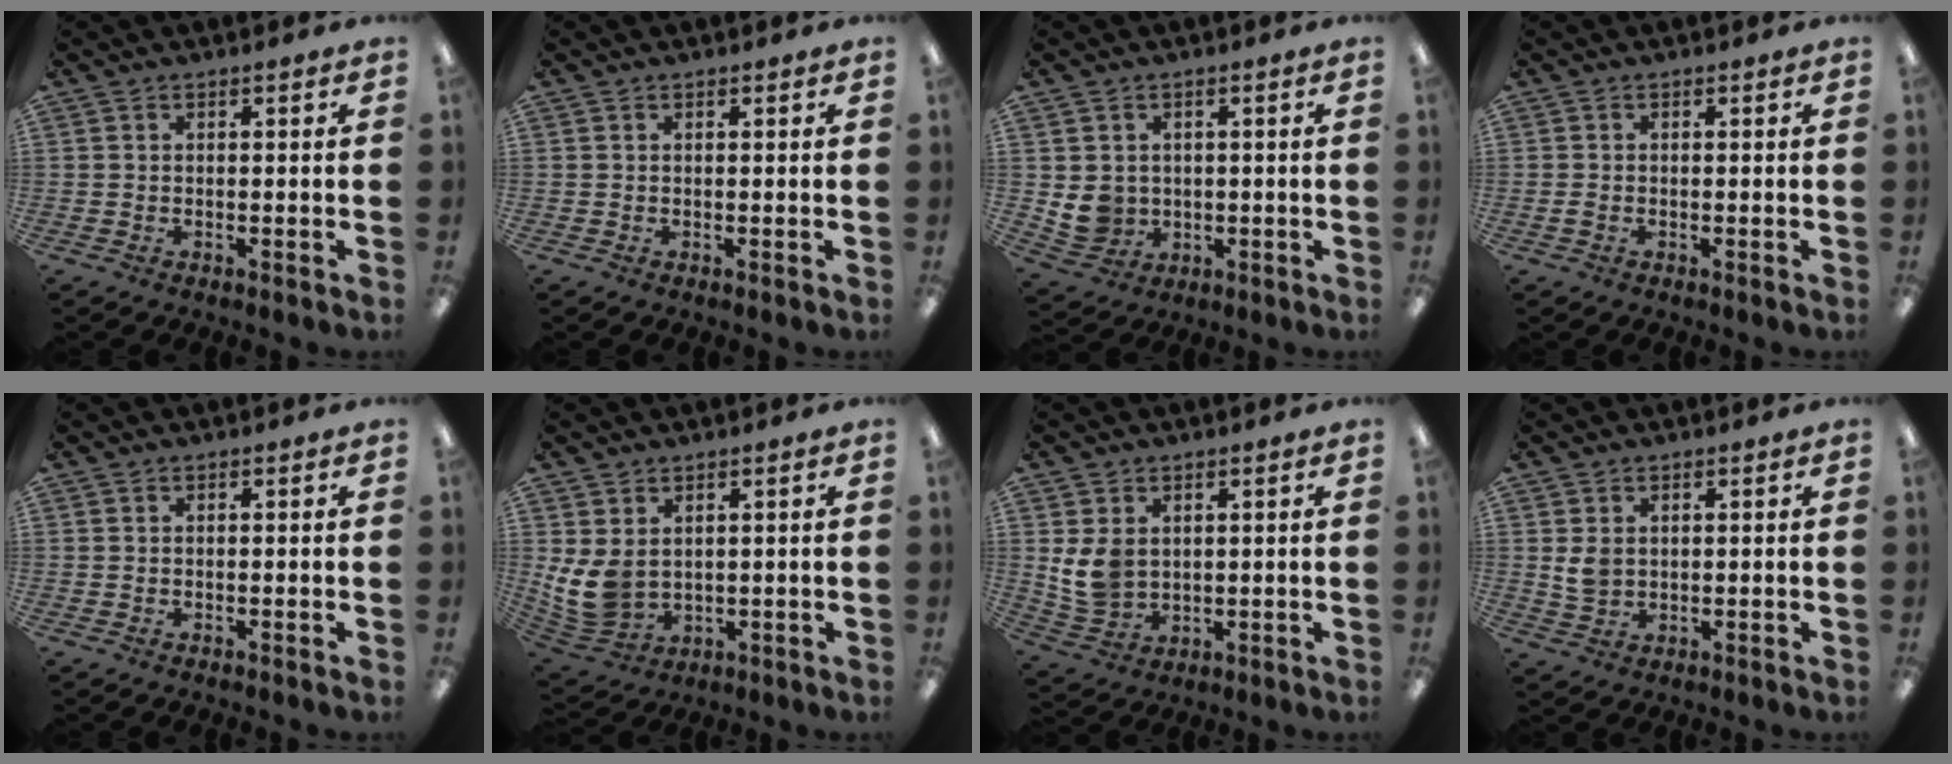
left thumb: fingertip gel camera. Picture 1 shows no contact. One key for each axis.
{"total": 0.0}
{"total": 5.9, "fx": 0.9, "fy": 5.5, "fz": 1.9, "tx": -0.035, "ty": 0.005, "tz": 0.022}
{"total": 0.9, "fx": -0.3, "fy": 0.6, "fz": 0.6, "tx": -0.011, "ty": 0.001, "tz": -0.006}
{"total": 0.0}
{"total": 8.8, "fx": 1.7, "fy": 6.5, "fz": 5.7, "tx": -0.142, "ty": -0.007, "tz": 0.038}
{"total": 6.5, "fx": 1.7, "fy": 4.9, "fz": 3.8, "tx": -0.081, "ty": 0.002, "tz": 0.034}
{"total": 4.0, "fx": 1.1, "fy": 3.0, "fz": 2.3, "tx": -0.037, "ty": 0.002, "tz": 0.021}